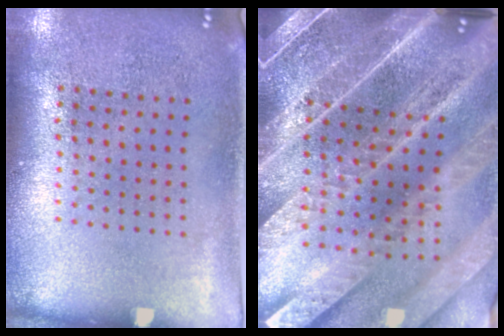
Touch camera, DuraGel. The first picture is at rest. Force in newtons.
{"total": 5.5, "press": 4.6, "slide": 2.9}